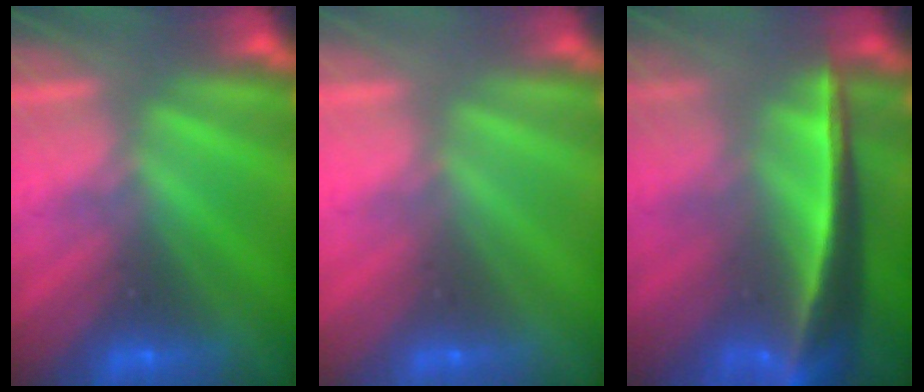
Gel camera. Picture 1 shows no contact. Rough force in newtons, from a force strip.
{"total": 2.7}
{"total": 5.9}